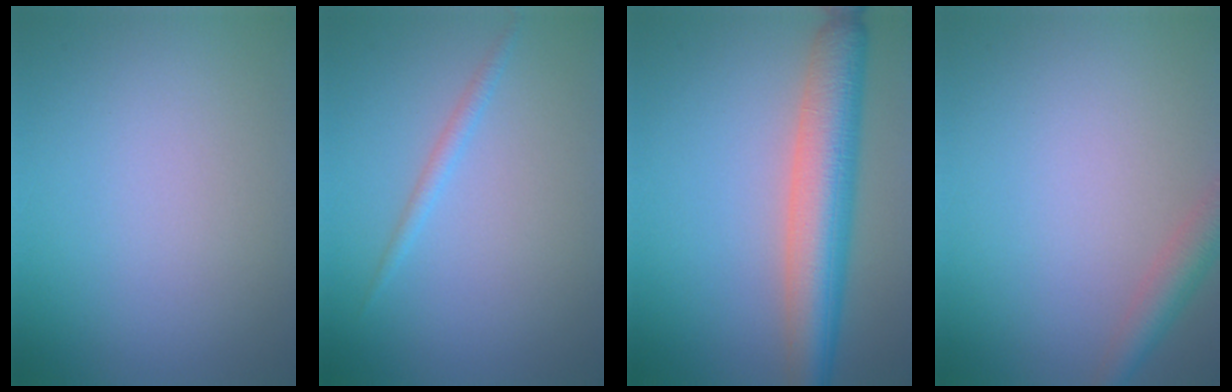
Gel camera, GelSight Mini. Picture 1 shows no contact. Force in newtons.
{"total": 1.2, "press": 1.2, "slide": 0.1}
{"total": 7.6, "press": 7.6, "slide": 0.4}
{"total": 2.9, "press": 2.9, "slide": 0.1}